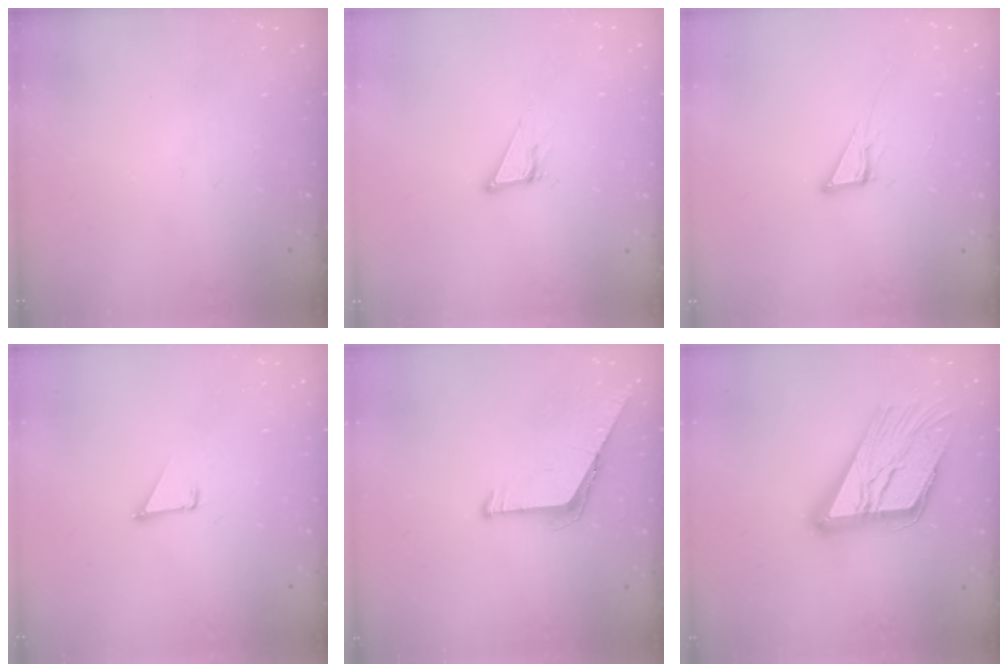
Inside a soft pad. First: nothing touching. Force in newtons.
{"total": 5.6, "press": 5.6, "slide": 0.3}
{"total": 6.1, "press": 6.1, "slide": 0.4}
{"total": 1.1, "press": 1.1, "slide": 0.1}
{"total": 6.5, "press": 6.4, "slide": 0.5}
{"total": 22.9, "press": 22.8, "slide": 2.3}